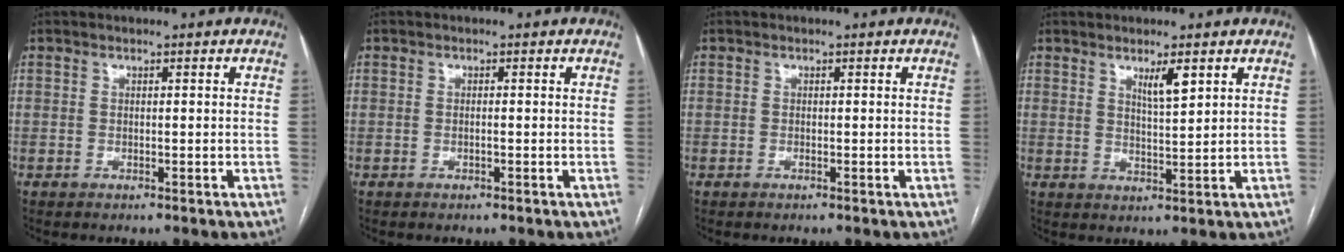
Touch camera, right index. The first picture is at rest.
{"total": 0.6, "force": [-0.2, 0.0, 0.6], "torque": [-0.011, 0.000, -0.002]}
{"total": 0.0}
{"total": 3.5, "force": [2.1, 0.3, 2.8], "torque": [-0.050, -0.006, 0.040]}